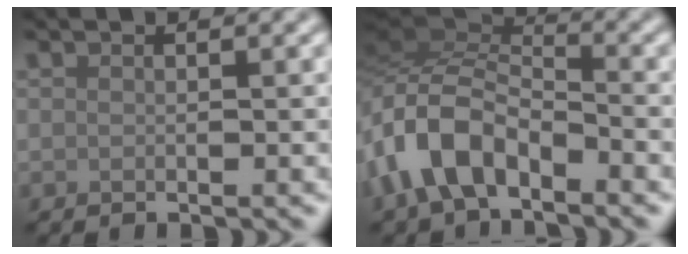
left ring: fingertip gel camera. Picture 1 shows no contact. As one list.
[{"total": 7.0, "force": [-3.9, 3.7, 4.4], "torque": [-0.083, 0.006, -0.092]}]